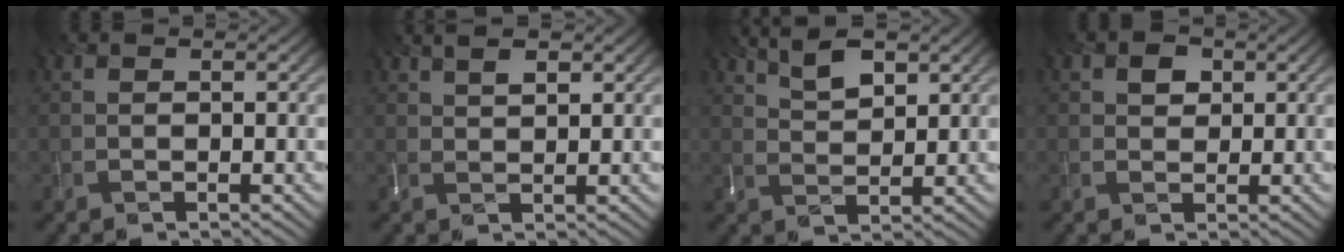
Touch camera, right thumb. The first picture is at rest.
{"total": 2.0, "force": [1.5, 0.3, 1.3], "torque": [-0.024, 0.002, 0.034]}
{"total": 4.0, "force": [3.0, 1.0, 2.4], "torque": [-0.056, 0.004, 0.064]}
{"total": 2.0, "force": [1.0, 1.6, 0.8], "torque": [-0.019, 0.002, 0.017]}